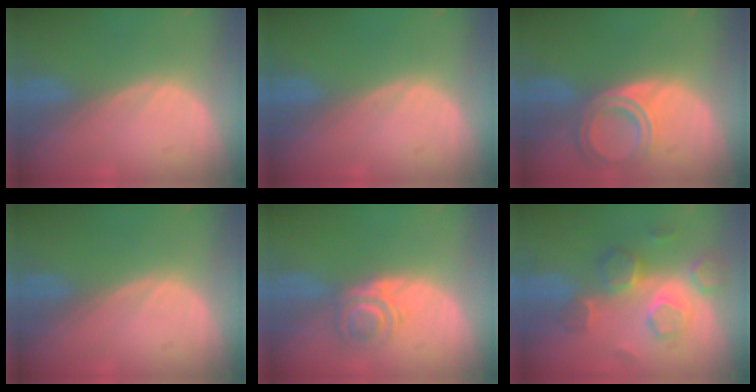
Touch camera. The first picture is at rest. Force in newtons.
{"total": 0.0}
{"total": 6.6, "press": 5.9, "slide": 3.0}
{"total": 0.0}
{"total": 5.8, "press": 4.9, "slide": 3.2}
{"total": 9.0, "press": 7.8, "slide": 4.4}